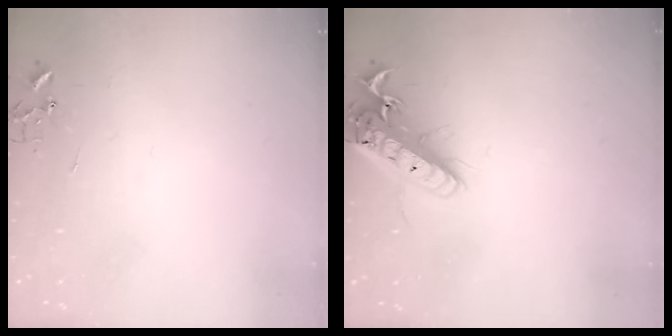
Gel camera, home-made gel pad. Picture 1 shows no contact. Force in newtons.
{"total": 18.2, "press": 18.0, "slide": 3.0}